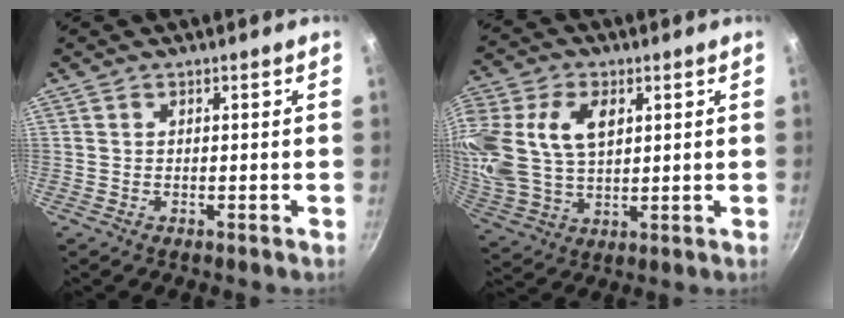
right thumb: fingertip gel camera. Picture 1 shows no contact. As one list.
[{"total": 19.4, "force": [5.4, 13.0, 13.4], "torque": [-0.302, 0.004, 0.106]}]